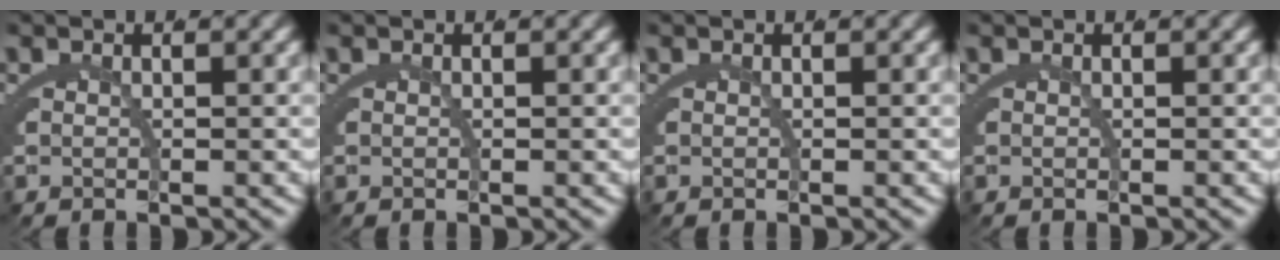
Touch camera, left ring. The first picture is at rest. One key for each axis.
{"total": 0.0}
{"total": 0.0}
{"total": 0.0}